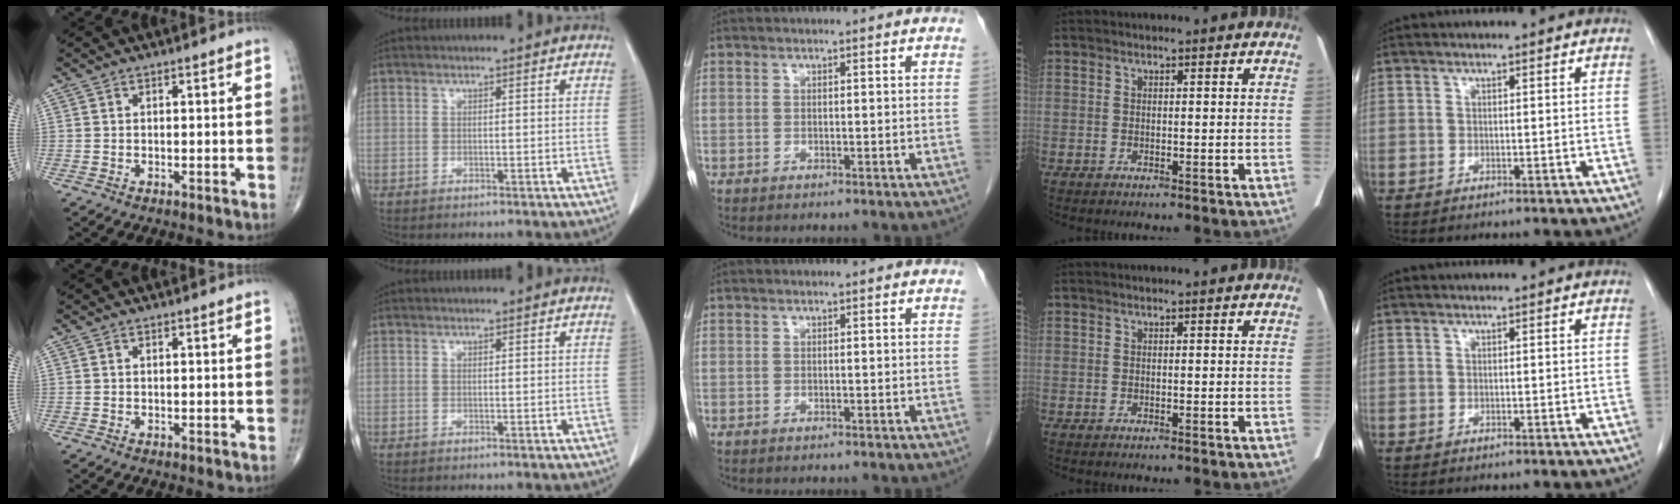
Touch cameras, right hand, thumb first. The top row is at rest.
{}